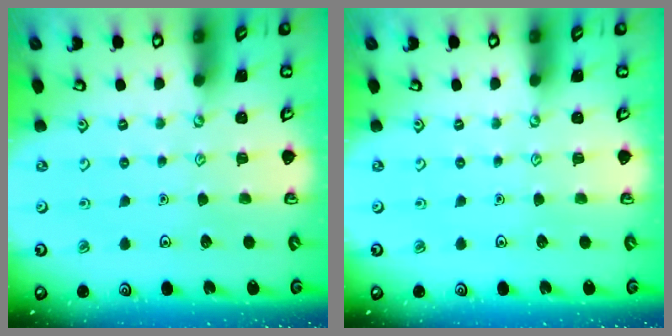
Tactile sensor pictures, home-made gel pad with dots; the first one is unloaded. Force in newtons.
{"total": 0.0}